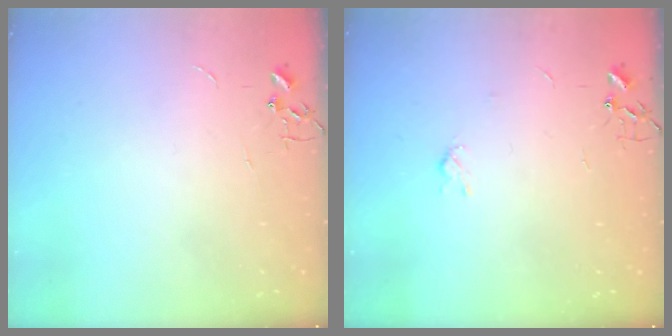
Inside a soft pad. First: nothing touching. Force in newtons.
{"total": 3.0, "press": 2.9, "slide": 0.6}